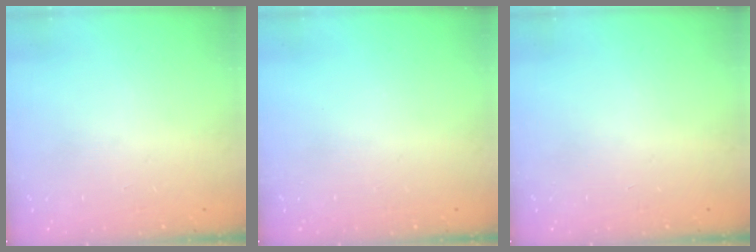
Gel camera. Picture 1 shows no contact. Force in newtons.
{"total": 0.0}
{"total": 0.0}